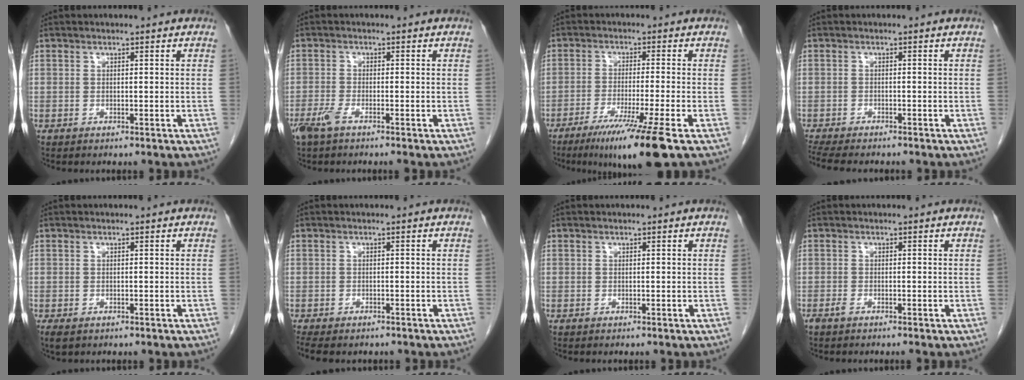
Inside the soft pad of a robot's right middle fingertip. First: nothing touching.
{"total": 2.9, "force": [-2.0, 0.5, 2.0], "torque": [-0.046, -0.005, -0.045]}
{"total": 10.8, "force": [-6.9, -1.8, 8.1], "torque": [-0.133, -0.036, -0.115]}
{"total": 8.5, "force": [-7.3, 2.1, 3.9], "torque": [-0.062, -0.007, -0.112]}
{"total": 2.1, "force": [-1.2, 1.3, 1.1], "torque": [-0.018, -0.004, -0.014]}
{"total": 7.3, "force": [-5.9, 3.0, 3.1], "torque": [-0.050, -0.004, -0.081]}
{"total": 0.0}
{"total": 0.9, "force": [-0.7, 0.0, 0.5], "torque": [-0.012, -0.001, -0.015]}